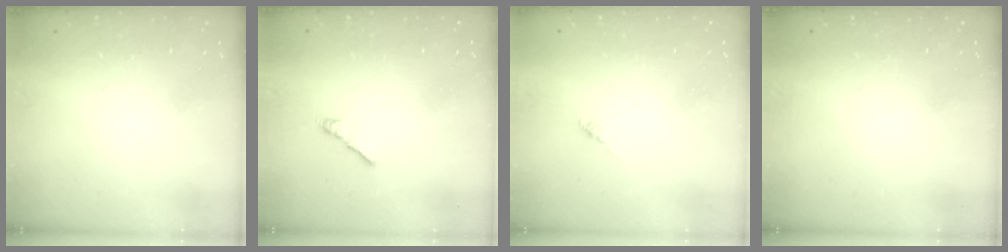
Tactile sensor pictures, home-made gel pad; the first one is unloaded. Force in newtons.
{"total": 3.0, "press": 2.9, "slide": 0.8}
{"total": 0.0}
{"total": 0.0}